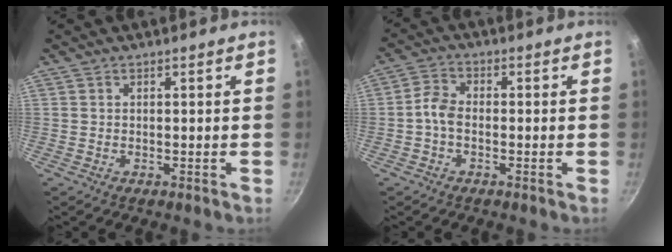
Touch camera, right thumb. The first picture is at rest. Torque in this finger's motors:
{"motor_torque": [-0.21, -0.21, 0.75, -0.11, 0.00]}